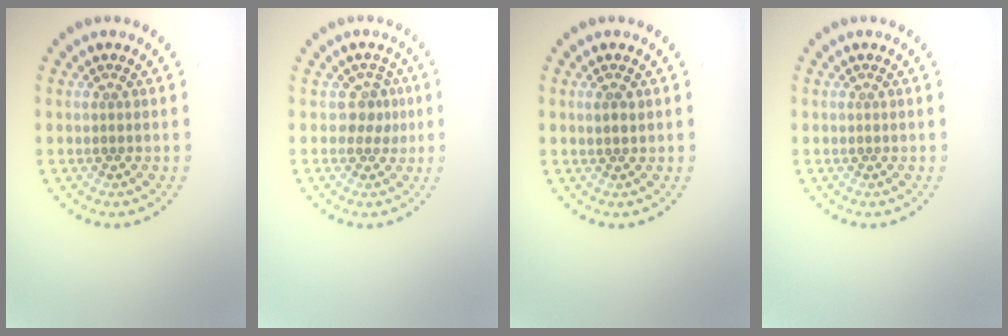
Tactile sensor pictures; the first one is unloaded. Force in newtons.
{"total": 1.7, "press": 1.4, "slide": 1.0}
{"total": 1.1, "press": 1.1, "slide": 0.1}
{"total": 0.0}